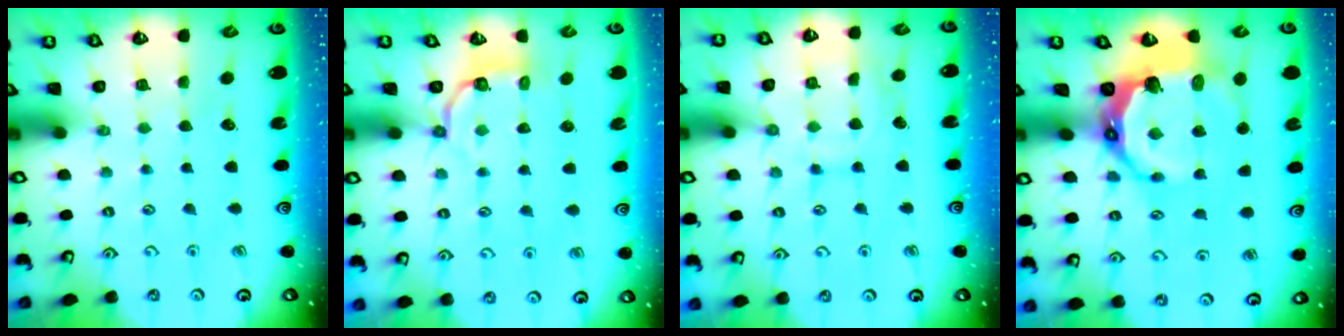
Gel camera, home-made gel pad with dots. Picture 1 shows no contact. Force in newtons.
{"total": 4.2, "press": 2.9, "slide": 3.0}
{"total": 8.9, "press": 8.9, "slide": 0.8}
{"total": 11.7, "press": 10.6, "slide": 4.9}